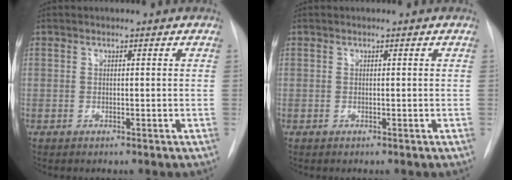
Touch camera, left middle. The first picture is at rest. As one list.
[{"total": 0.0}]